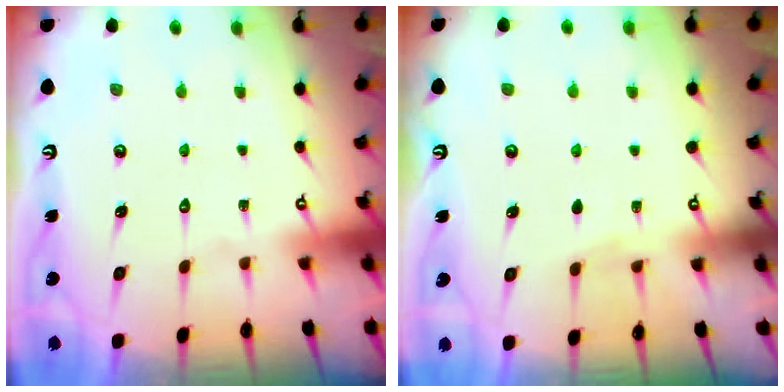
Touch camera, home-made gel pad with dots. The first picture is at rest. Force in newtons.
{"total": 2.1, "press": 2.1, "slide": 0.3}